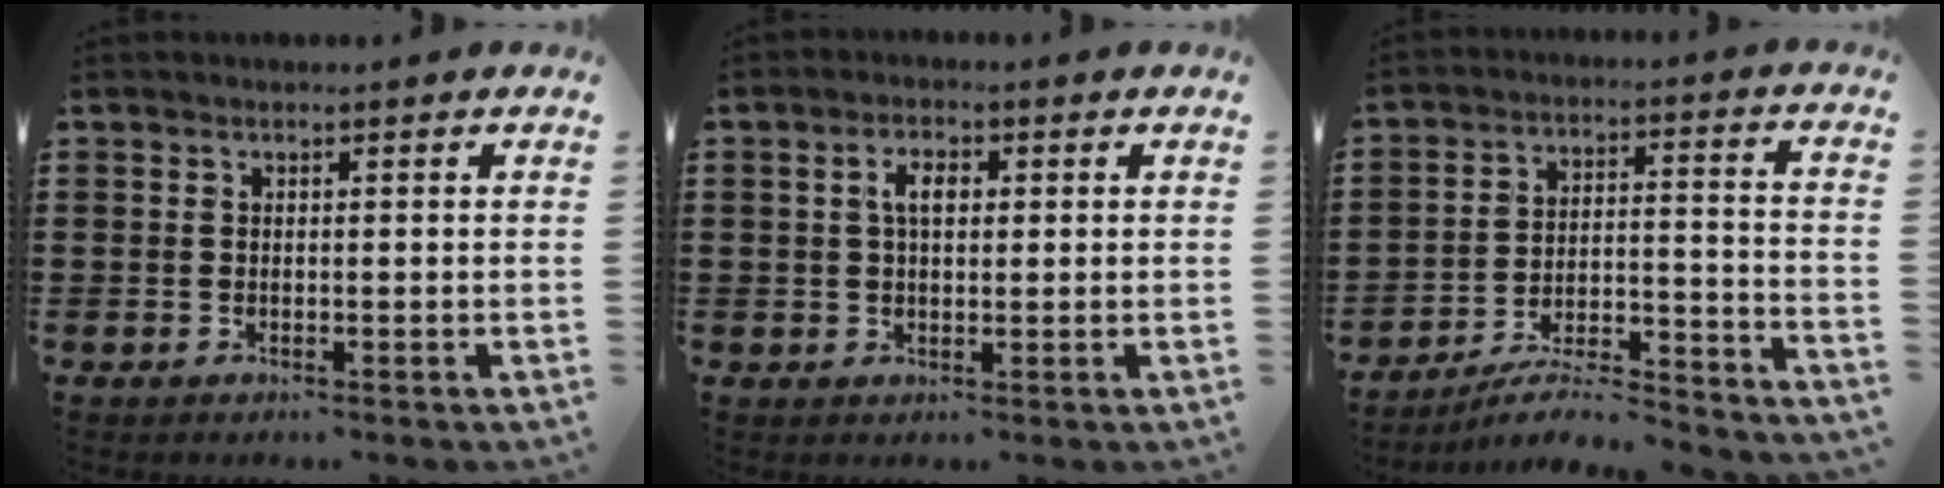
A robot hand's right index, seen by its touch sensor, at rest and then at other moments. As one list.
[{"total": 3.4, "force": [0.6, 1.7, 2.8], "torque": [-0.059, 0.011, 0.008]}, {"total": 5.9, "force": [-5.2, 0.9, 2.6], "torque": [-0.047, -0.008, -0.105]}]